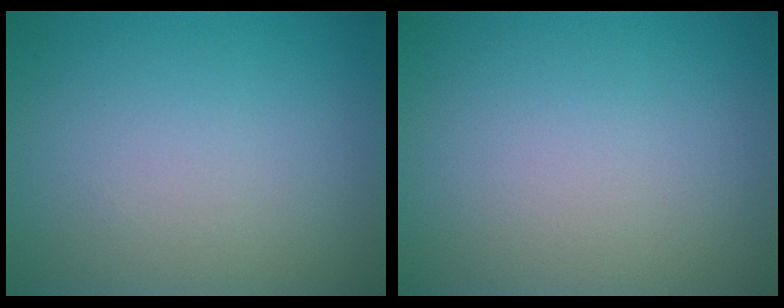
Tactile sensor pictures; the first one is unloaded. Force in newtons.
{"total": 0.0}